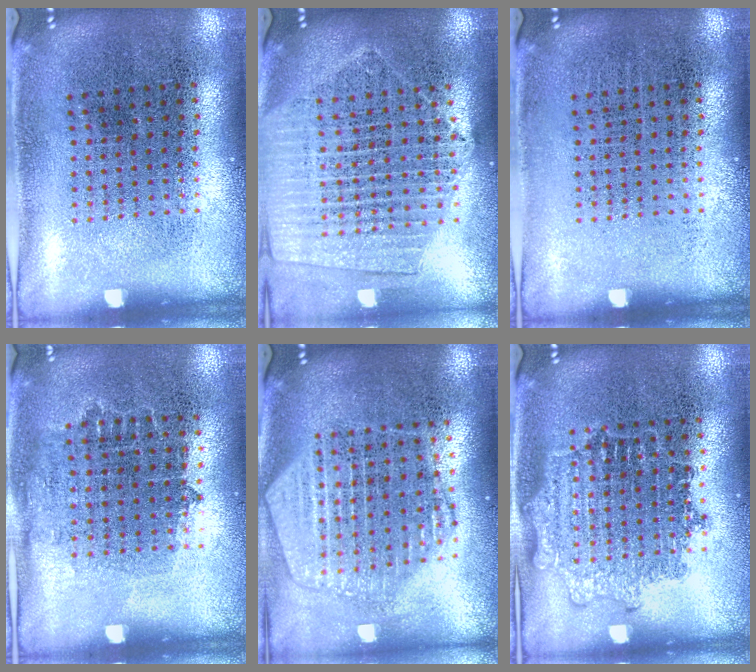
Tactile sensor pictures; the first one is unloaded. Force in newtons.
{"total": 1.9, "press": 1.8, "slide": 0.7}
{"total": 0.0}
{"total": 0.8, "press": 0.7, "slide": 0.4}
{"total": 2.2, "press": 1.9, "slide": 1.0}
{"total": 1.2, "press": 1.2, "slide": 0.3}